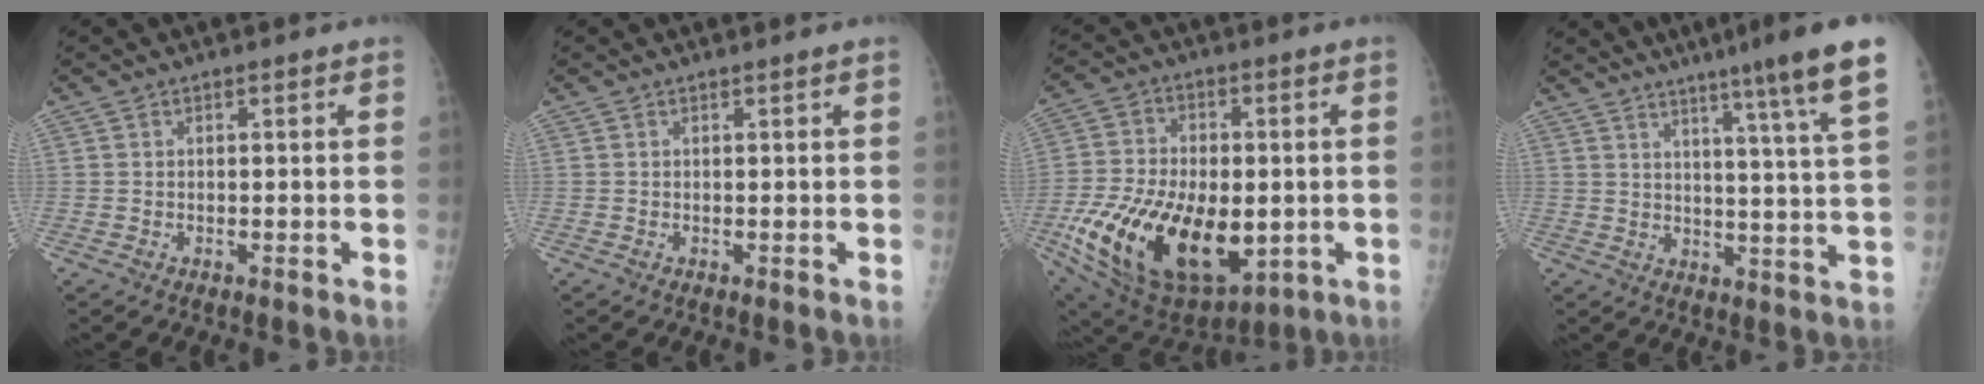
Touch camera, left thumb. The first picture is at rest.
{"total": 0.0}
{"total": 26.8, "force": [-5.8, 15.1, 21.3], "torque": [-0.416, -0.027, -0.073]}
{"total": 15.0, "force": [10.5, -0.3, 10.8], "torque": [-0.147, -0.049, 0.126]}